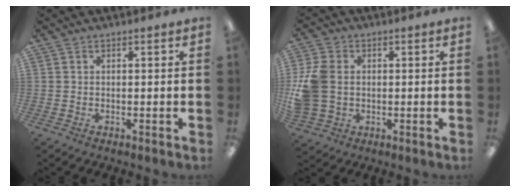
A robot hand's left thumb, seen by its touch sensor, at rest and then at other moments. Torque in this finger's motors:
{"motor_torque": [1.17, 1.73, 1.49, 0.21, 0.14]}